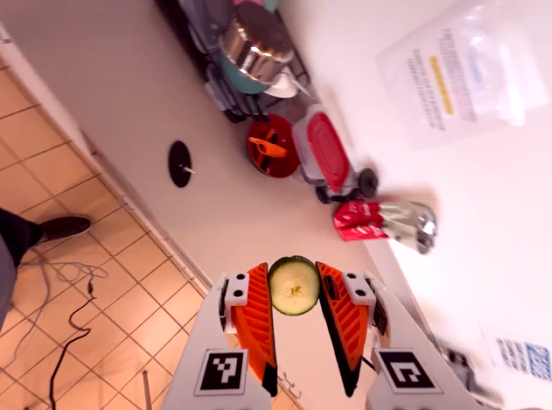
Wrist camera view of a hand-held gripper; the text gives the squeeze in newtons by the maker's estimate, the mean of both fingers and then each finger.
{"total": 6.5, "left": 6.1, "right": 7.0}